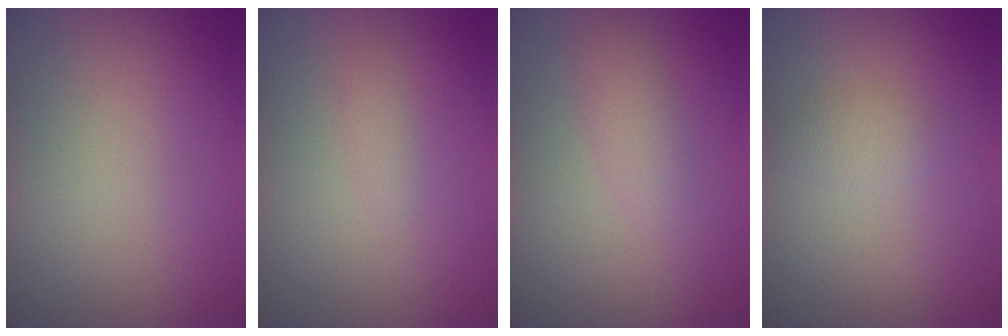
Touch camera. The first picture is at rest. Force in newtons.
{"total": 0.6, "press": 0.6, "slide": 0.0}
{"total": 1.7, "press": 1.7, "slide": 0.0}
{"total": 1.4, "press": 1.4, "slide": 0.0}